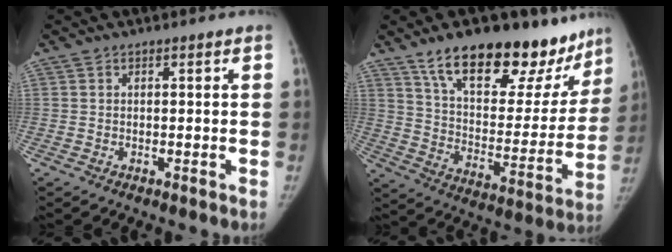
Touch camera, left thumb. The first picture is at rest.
{"total": 26.9, "force": [19.1, 11.6, 14.9], "torque": [-0.167, -0.081, 0.290]}